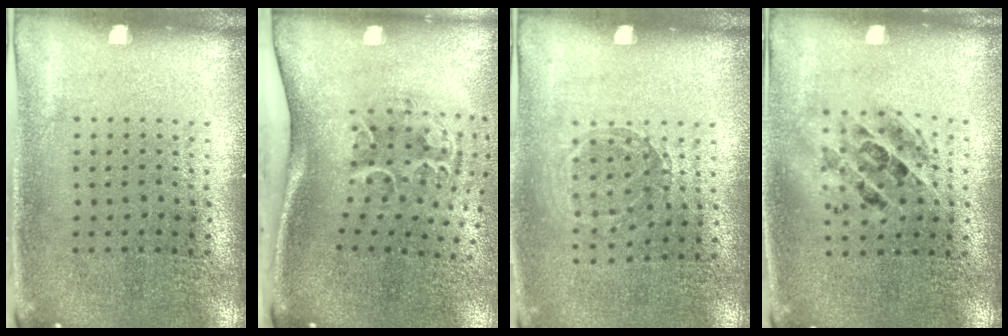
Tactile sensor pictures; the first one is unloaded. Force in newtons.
{"total": 2.2, "press": 1.3, "slide": 1.7}
{"total": 0.9, "press": 0.9, "slide": 0.2}
{"total": 1.4, "press": 1.2, "slide": 0.7}